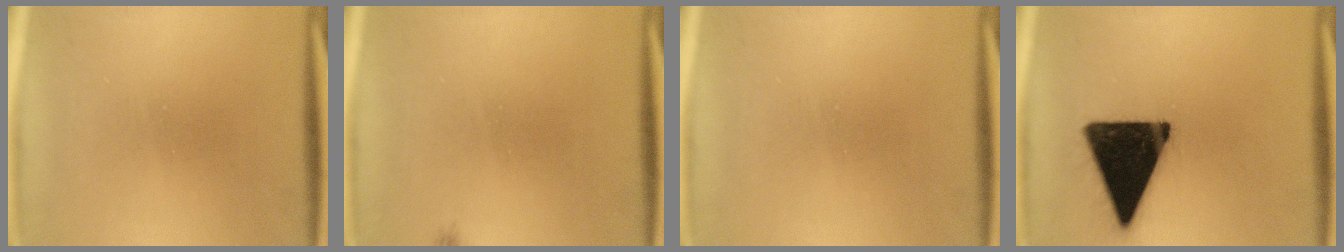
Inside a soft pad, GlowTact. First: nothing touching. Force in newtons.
{"total": 0.6}
{"total": 0.0}
{"total": 18.1}